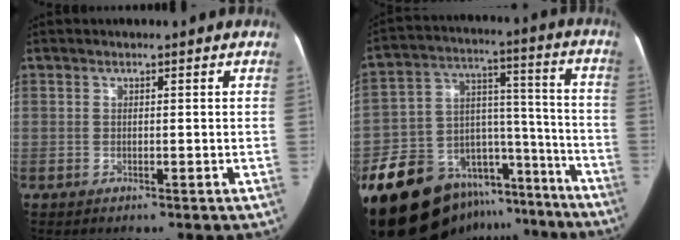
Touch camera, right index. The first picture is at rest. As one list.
[{"total": 26.3, "force": [-19.2, 14.4, 10.7], "torque": [-0.164, 0.060, -0.273]}]